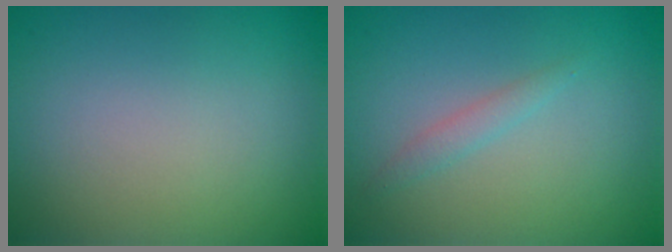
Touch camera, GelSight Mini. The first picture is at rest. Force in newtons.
{"total": 1.2, "press": 1.2, "slide": 0.1}